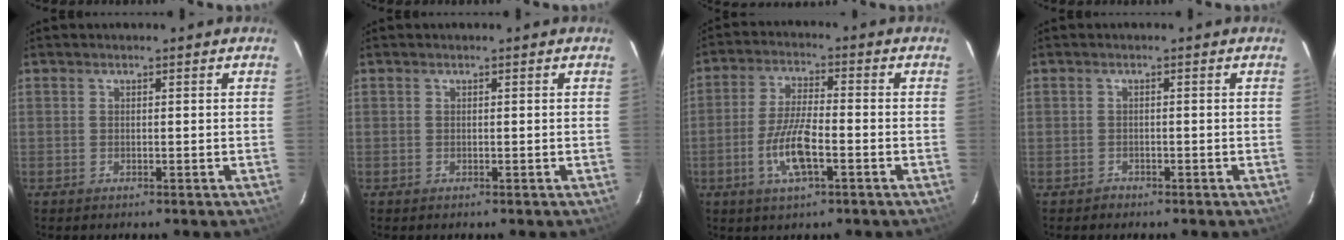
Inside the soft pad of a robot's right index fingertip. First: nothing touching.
{"total": 0.0}
{"total": 8.7, "force": [-3.4, 2.3, 7.6], "torque": [-0.158, -0.002, -0.067]}
{"total": 1.5, "force": [-0.9, 1.1, -0.3], "torque": [0.002, 0.005, -0.013]}